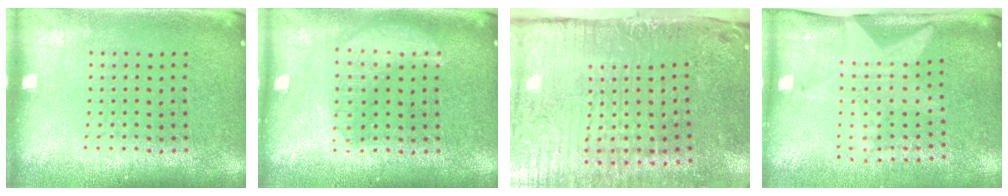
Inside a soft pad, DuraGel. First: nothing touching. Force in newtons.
{"total": 3.0, "press": 3.0, "slide": 0.4}
{"total": 5.2, "press": 4.3, "slide": 3.0}
{"total": 1.9, "press": 1.5, "slide": 1.1}